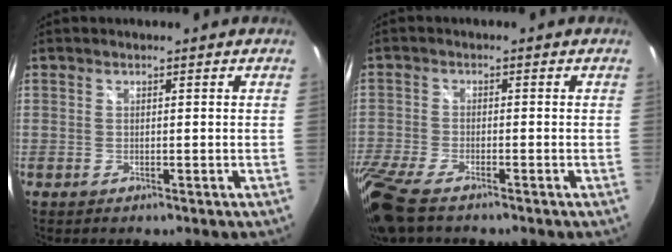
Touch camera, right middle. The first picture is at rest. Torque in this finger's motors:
{"motor_torque": [0.98, -1.15, 0.33, 0.12]}